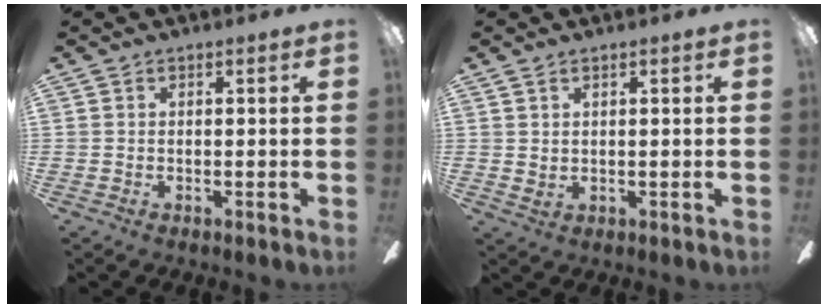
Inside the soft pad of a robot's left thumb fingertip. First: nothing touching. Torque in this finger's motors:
{"motor_torque": [-0.16, -0.24, 0.35, -0.25, 0.01]}